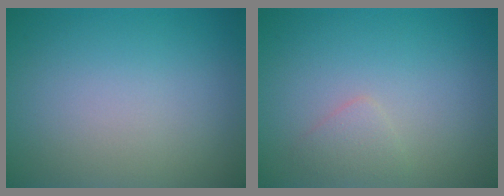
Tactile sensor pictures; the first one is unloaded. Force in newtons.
{"total": 1.2, "press": 1.2, "slide": 0.0}